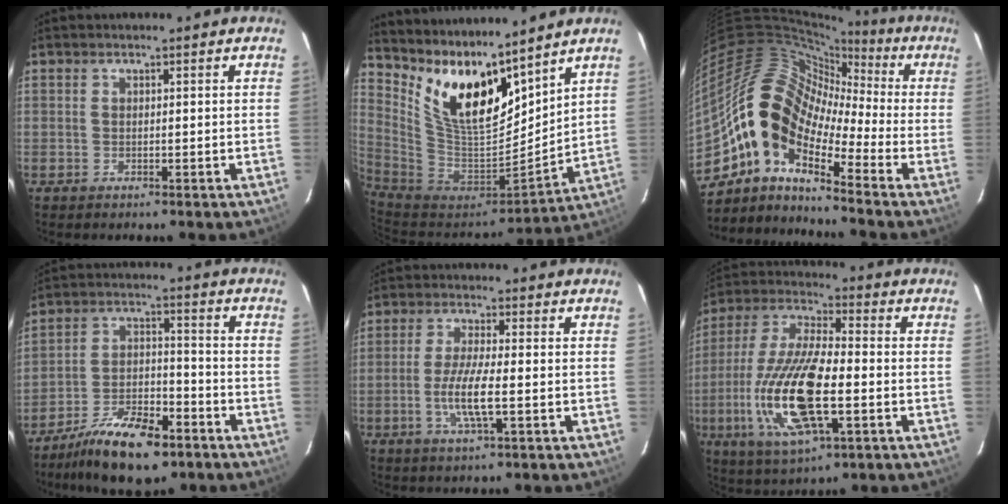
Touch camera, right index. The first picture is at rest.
{"total": 15.4, "force": [11.3, 4.8, 9.4], "torque": [-0.172, -0.019, 0.221]}
{"total": 14.3, "force": [-5.7, 7.5, 10.7], "torque": [-0.175, 0.003, -0.129]}
{"total": 14.8, "force": [-10.4, 5.8, 8.9], "torque": [-0.181, -0.008, -0.180]}
{"total": 7.1, "force": [-1.9, 0.8, 6.8], "torque": [-0.136, -0.007, -0.040]}
{"total": 19.5, "force": [-4.9, 6.6, 17.7], "torque": [-0.373, -0.014, -0.094]}